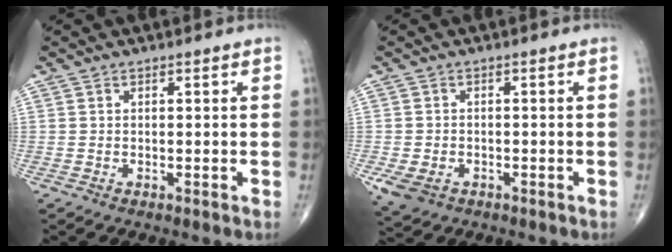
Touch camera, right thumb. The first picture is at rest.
{"total": 4.7, "force": [-2.0, 3.4, 2.5], "torque": [-0.052, 0.001, -0.027]}